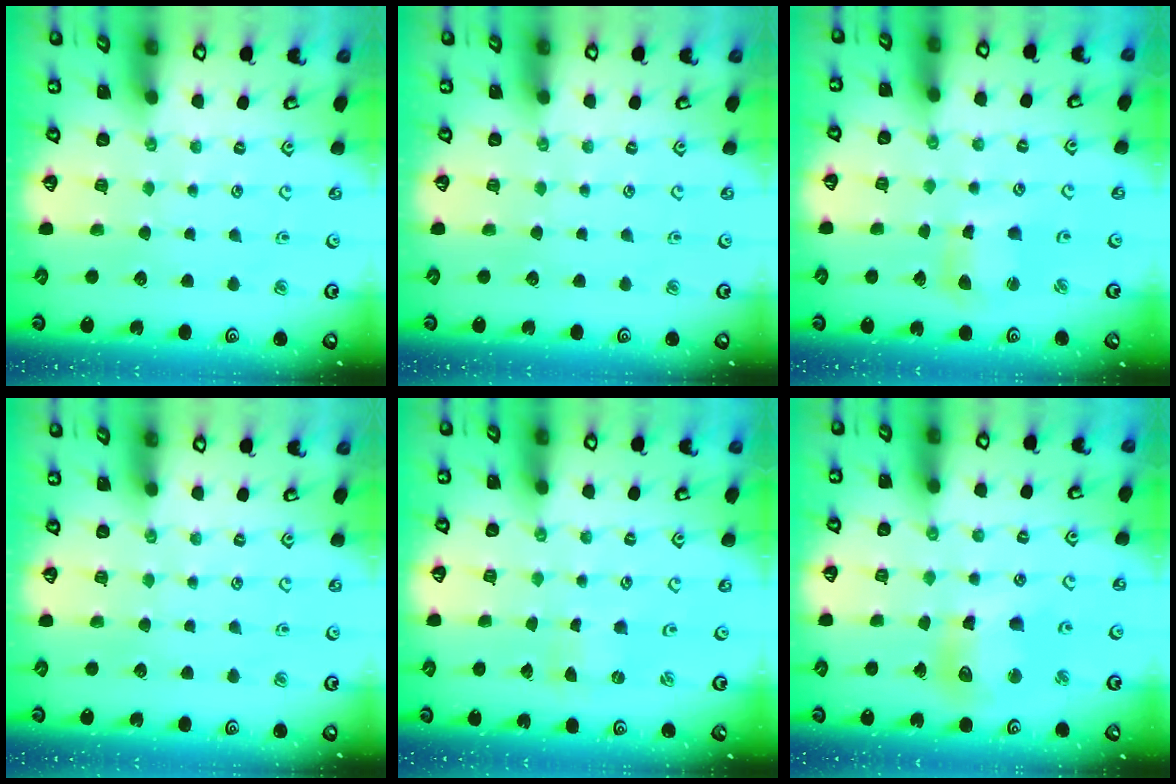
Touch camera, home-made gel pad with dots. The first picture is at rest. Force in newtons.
{"total": 0.0}
{"total": 4.3, "press": 4.2, "slide": 0.5}
{"total": 0.0}
{"total": 0.0}
{"total": 10.9, "press": 10.6, "slide": 2.3}